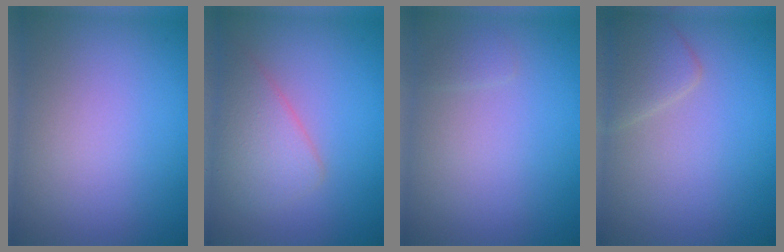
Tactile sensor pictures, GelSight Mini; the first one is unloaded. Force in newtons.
{"total": 3.5, "press": 3.5, "slide": 0.1}
{"total": 0.6, "press": 0.6, "slide": 0.0}
{"total": 2.5, "press": 2.5, "slide": 0.2}